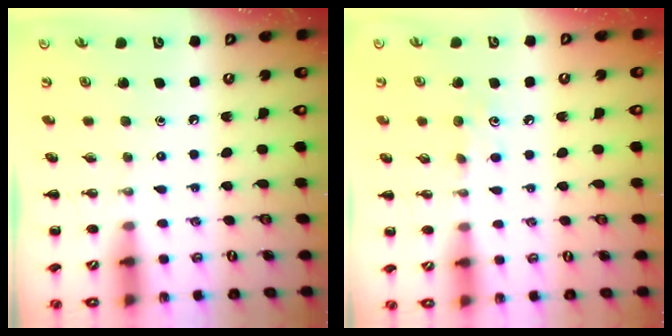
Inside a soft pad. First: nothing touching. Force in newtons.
{"total": 5.3, "press": 5.1, "slide": 1.4}